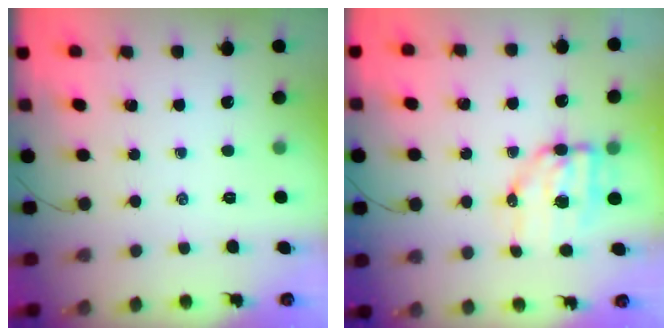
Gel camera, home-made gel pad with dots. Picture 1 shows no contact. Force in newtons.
{"total": 7.8, "press": 7.7, "slide": 1.5}